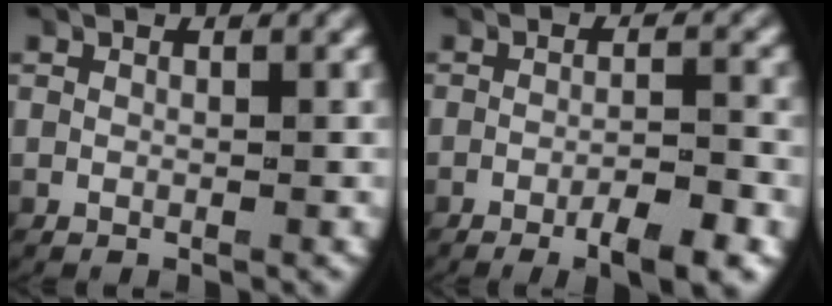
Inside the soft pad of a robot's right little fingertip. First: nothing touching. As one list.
[{"total": 4.0, "force": [-2.5, 0.9, 3.0], "torque": [-0.036, 0.002, -0.049]}]